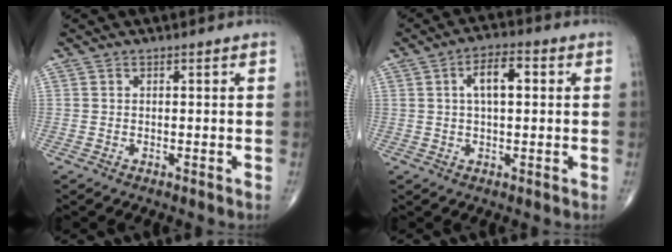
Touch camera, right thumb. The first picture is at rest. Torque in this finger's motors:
{"motor_torque": [0.93, 2.51, 1.00, 0.22, 0.04]}